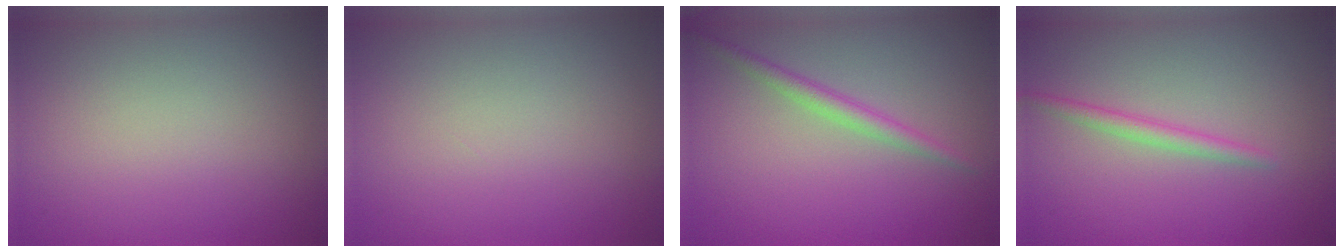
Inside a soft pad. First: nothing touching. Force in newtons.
{"total": 0.0}
{"total": 1.9, "press": 1.9, "slide": 0.1}
{"total": 1.6, "press": 1.6, "slide": 0.0}